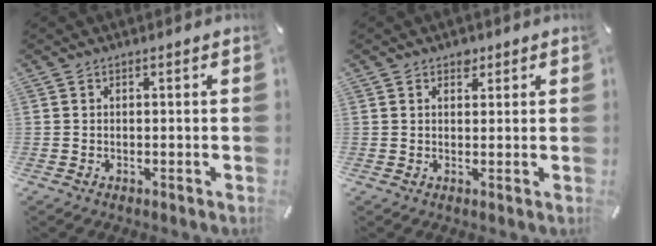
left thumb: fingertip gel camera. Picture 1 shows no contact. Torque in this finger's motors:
{"motor_torque": [0.04, -0.32, 0.07, 0.18, 0.05]}